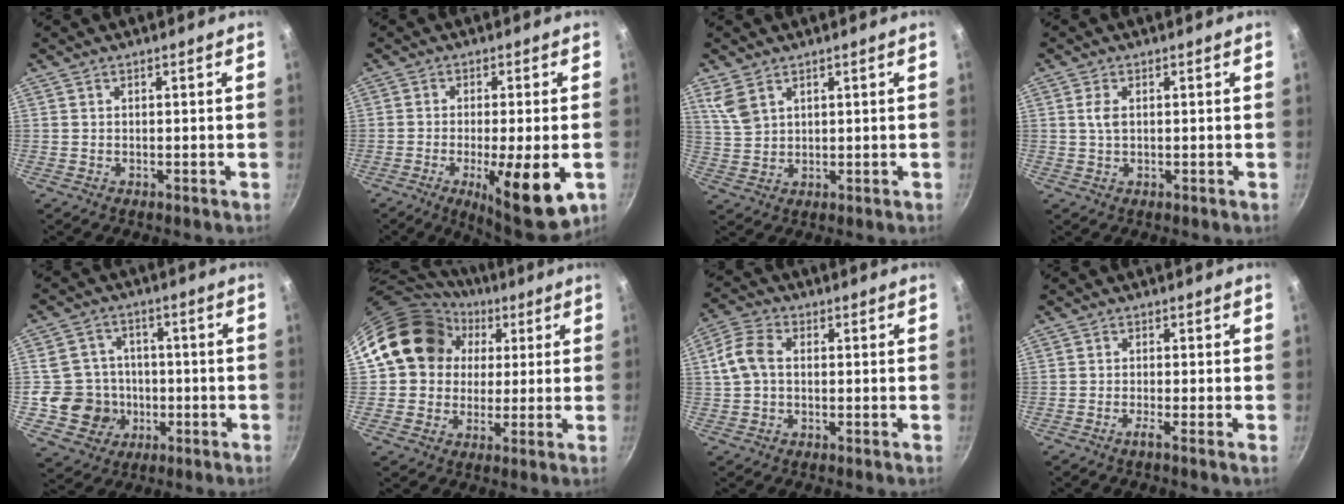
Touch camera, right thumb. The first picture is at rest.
{"total": 13.0, "force": [-4.2, 3.1, 11.9], "torque": [-0.177, -0.002, -0.058]}
{"total": 5.1, "force": [3.0, 3.0, 2.8], "torque": [-0.051, -0.012, 0.070]}
{"total": 2.3, "force": [0.5, 1.2, 1.9], "torque": [-0.037, 0.001, 0.009]}
{"total": 10.1, "force": [-1.8, 9.6, 2.5], "torque": [-0.007, 0.029, -0.031]}
{"total": 17.0, "force": [4.0, 14.7, 7.7], "torque": [-0.109, 0.028, 0.062]}
{"total": 6.9, "force": [0.4, 4.8, 5.0], "torque": [-0.104, 0.019, -0.002]}
{"total": 1.6, "force": [-0.9, -0.5, 1.3], "torque": [-0.031, 0.001, -0.022]}